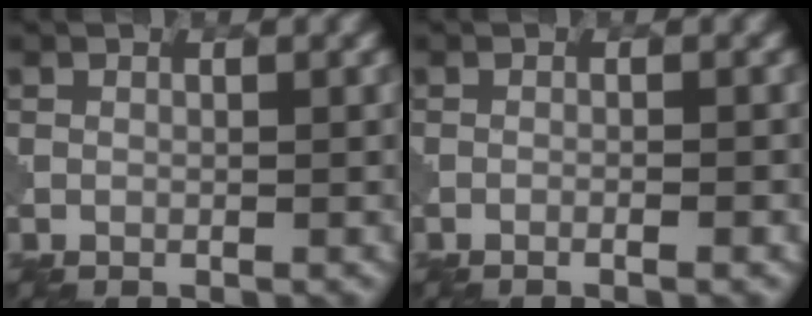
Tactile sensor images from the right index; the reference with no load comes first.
{"total": 1.5, "force": [-0.4, 0.7, 1.2], "torque": [0.017, 0.006, -0.027]}